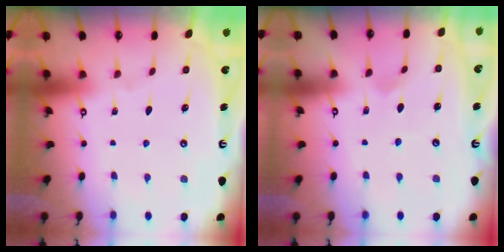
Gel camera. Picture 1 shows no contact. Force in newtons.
{"total": 2.9, "press": 2.9, "slide": 0.3}